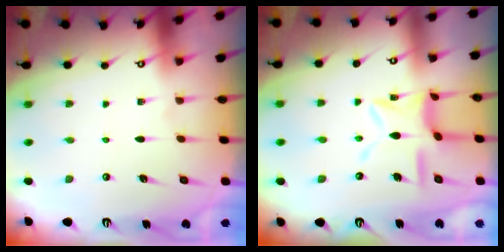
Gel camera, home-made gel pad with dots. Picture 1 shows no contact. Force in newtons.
{"total": 11.0, "press": 11.0, "slide": 0.8}